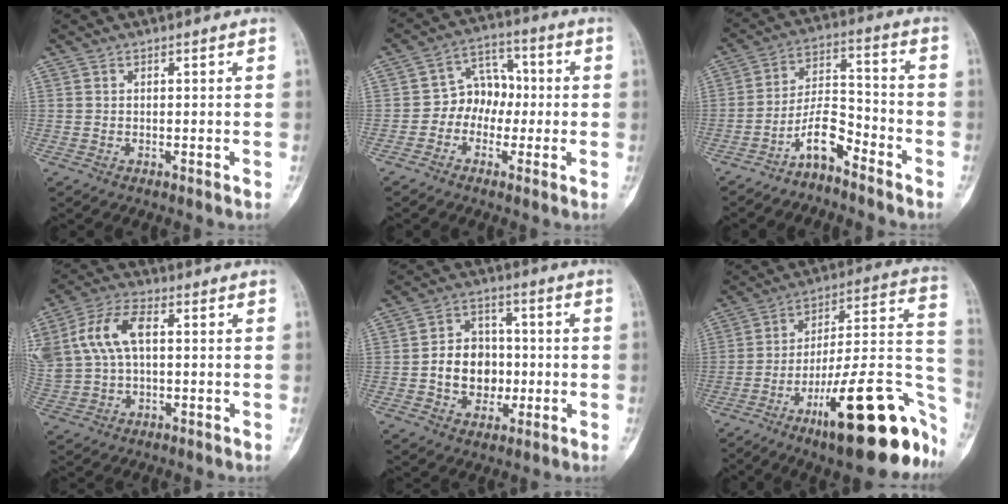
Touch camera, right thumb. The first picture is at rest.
{"total": 7.9, "force": [-1.1, 6.5, 4.5], "torque": [-0.028, 0.032, -0.034]}
{"total": 10.6, "force": [-7.4, 4.1, 6.3], "torque": [-0.114, 0.087, -0.142]}
{"total": 13.0, "force": [2.7, 7.5, 10.3], "torque": [-0.227, 0.023, 0.053]}
{"total": 10.6, "force": [-1.1, 8.6, 6.1], "torque": [-0.059, 0.022, -0.019]}
{"total": 28.3, "force": [-13.3, 7.8, 23.7], "torque": [-0.267, 0.077, -0.198]}